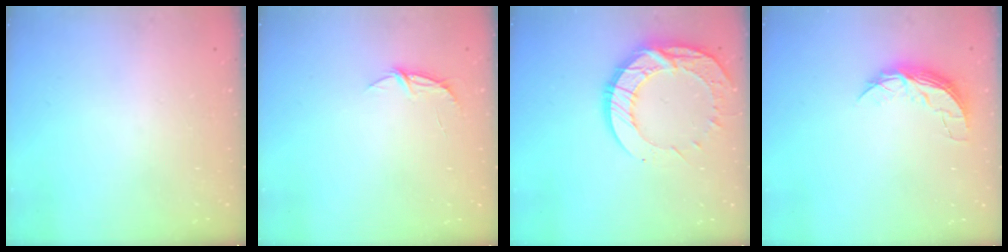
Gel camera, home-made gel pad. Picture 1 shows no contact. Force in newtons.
{"total": 5.6, "press": 5.6, "slide": 0.4}
{"total": 15.6, "press": 15.6, "slide": 1.2}
{"total": 6.9, "press": 6.9, "slide": 0.5}